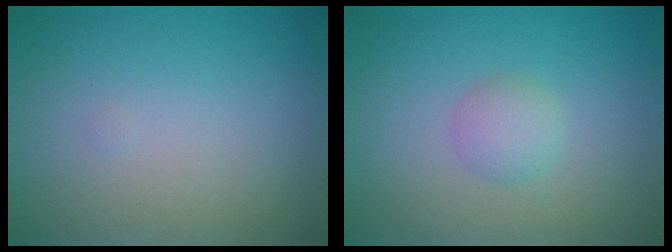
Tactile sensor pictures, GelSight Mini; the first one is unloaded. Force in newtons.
{"total": 1.8, "press": 1.8, "slide": 0.1}